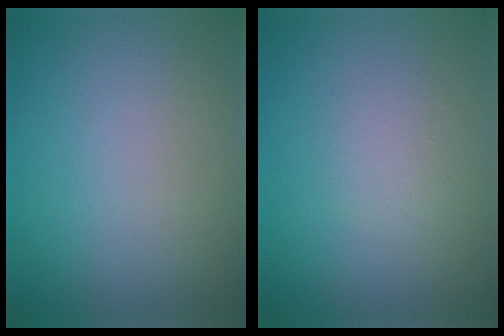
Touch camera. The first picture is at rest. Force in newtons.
{"total": 1.6, "press": 1.6, "slide": 0.1}